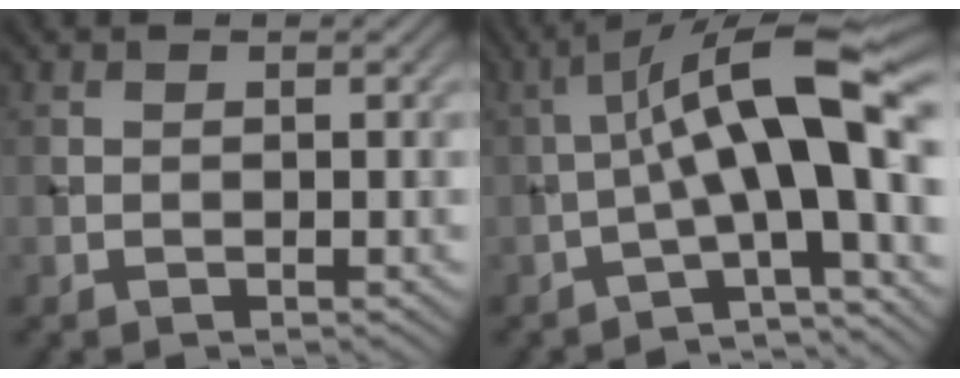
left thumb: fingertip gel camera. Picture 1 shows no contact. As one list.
[{"total": 13.2, "force": [-1.1, 3.0, 12.8], "torque": [-0.193, 0.036, -0.029]}]